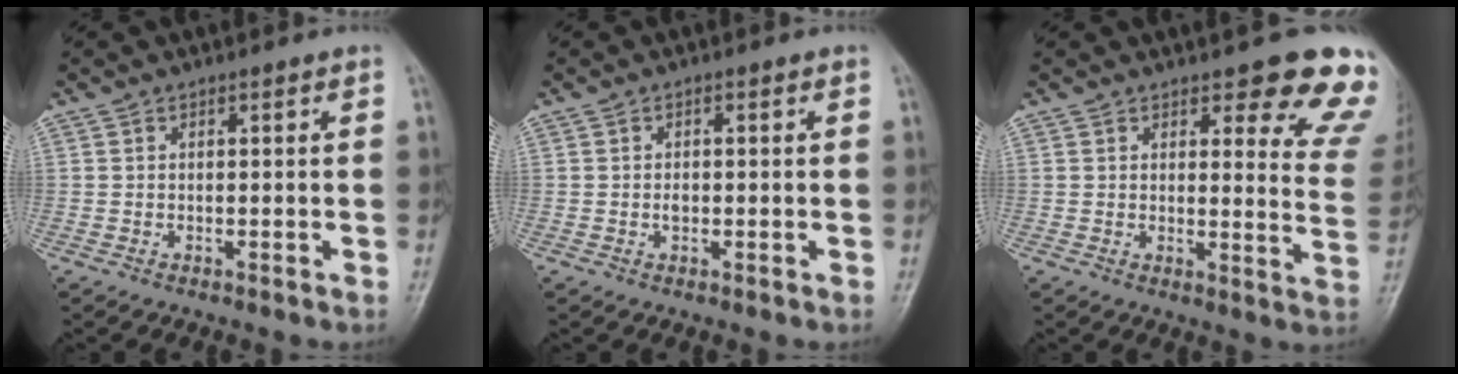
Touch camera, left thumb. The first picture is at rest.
{"total": 1.4, "force": [-0.2, 0.9, 1.0], "torque": [-0.014, 0.001, -0.003]}
{"total": 13.3, "force": [10.4, 3.9, 7.4], "torque": [-0.031, -0.068, 0.099]}